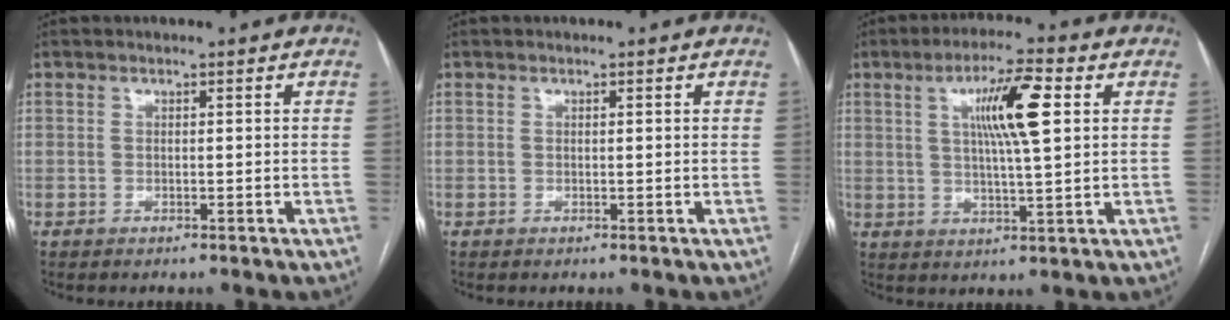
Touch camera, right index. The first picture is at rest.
{"total": 0.0}
{"total": 9.7, "force": [2.9, 0.9, 9.2], "torque": [-0.160, 0.009, 0.049]}